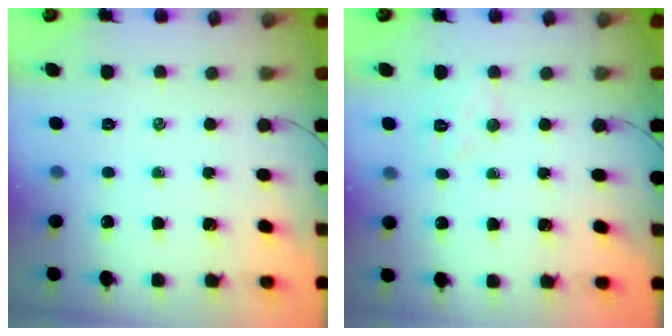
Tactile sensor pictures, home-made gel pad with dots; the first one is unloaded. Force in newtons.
{"total": 6.0, "press": 5.9, "slide": 1.1}